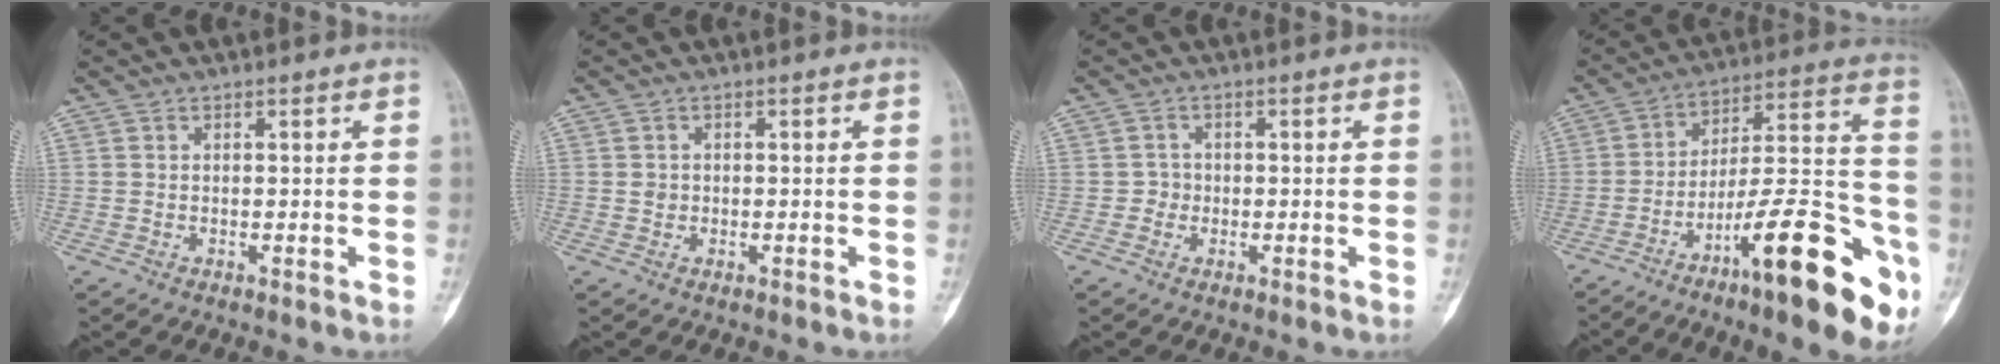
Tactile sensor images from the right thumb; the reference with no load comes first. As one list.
[{"total": 1.2, "force": [-0.1, 1.1, 0.5], "torque": [-0.005, 0.003, -0.001]}, {"total": 1.7, "force": [-0.4, 1.6, 0.3], "torque": [0.008, 0.009, -0.012]}, {"total": 24.2, "force": [-11.8, 6.1, 20.2], "torque": [-0.268, 0.075, -0.182]}]